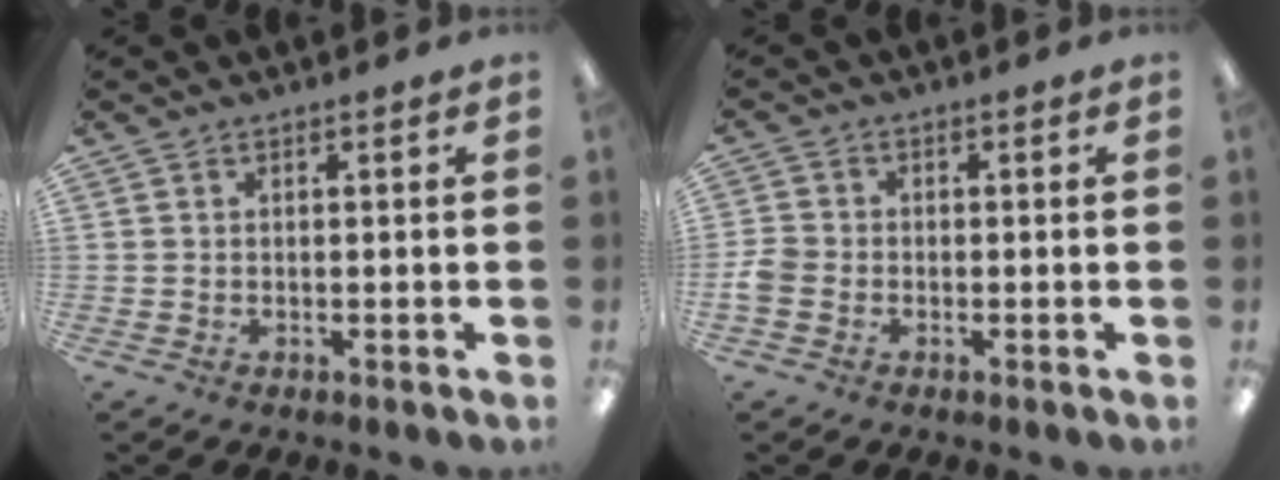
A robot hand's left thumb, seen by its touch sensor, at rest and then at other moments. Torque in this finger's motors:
{"motor_torque": [-0.03, 0.04, 0.02, -0.01, 0.00]}